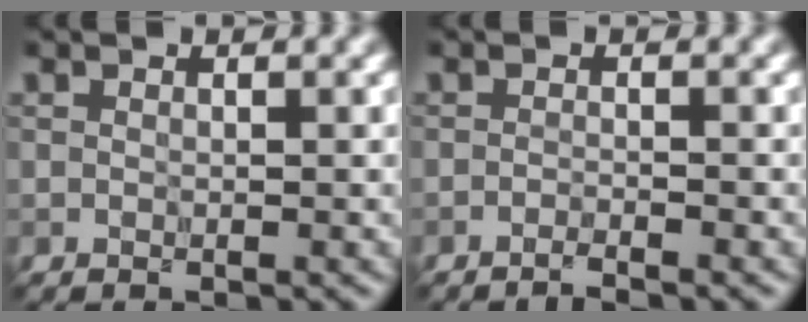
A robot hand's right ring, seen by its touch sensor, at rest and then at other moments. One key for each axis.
{"total": 1.4, "fx": -1.2, "fy": 0.0, "fz": 0.7, "tx": -0.012, "ty": 0.004, "tz": -0.028}